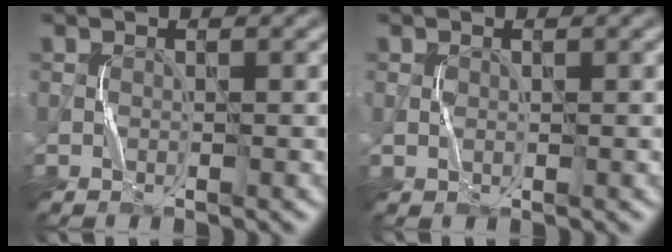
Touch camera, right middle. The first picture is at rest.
{"total": 0.0}